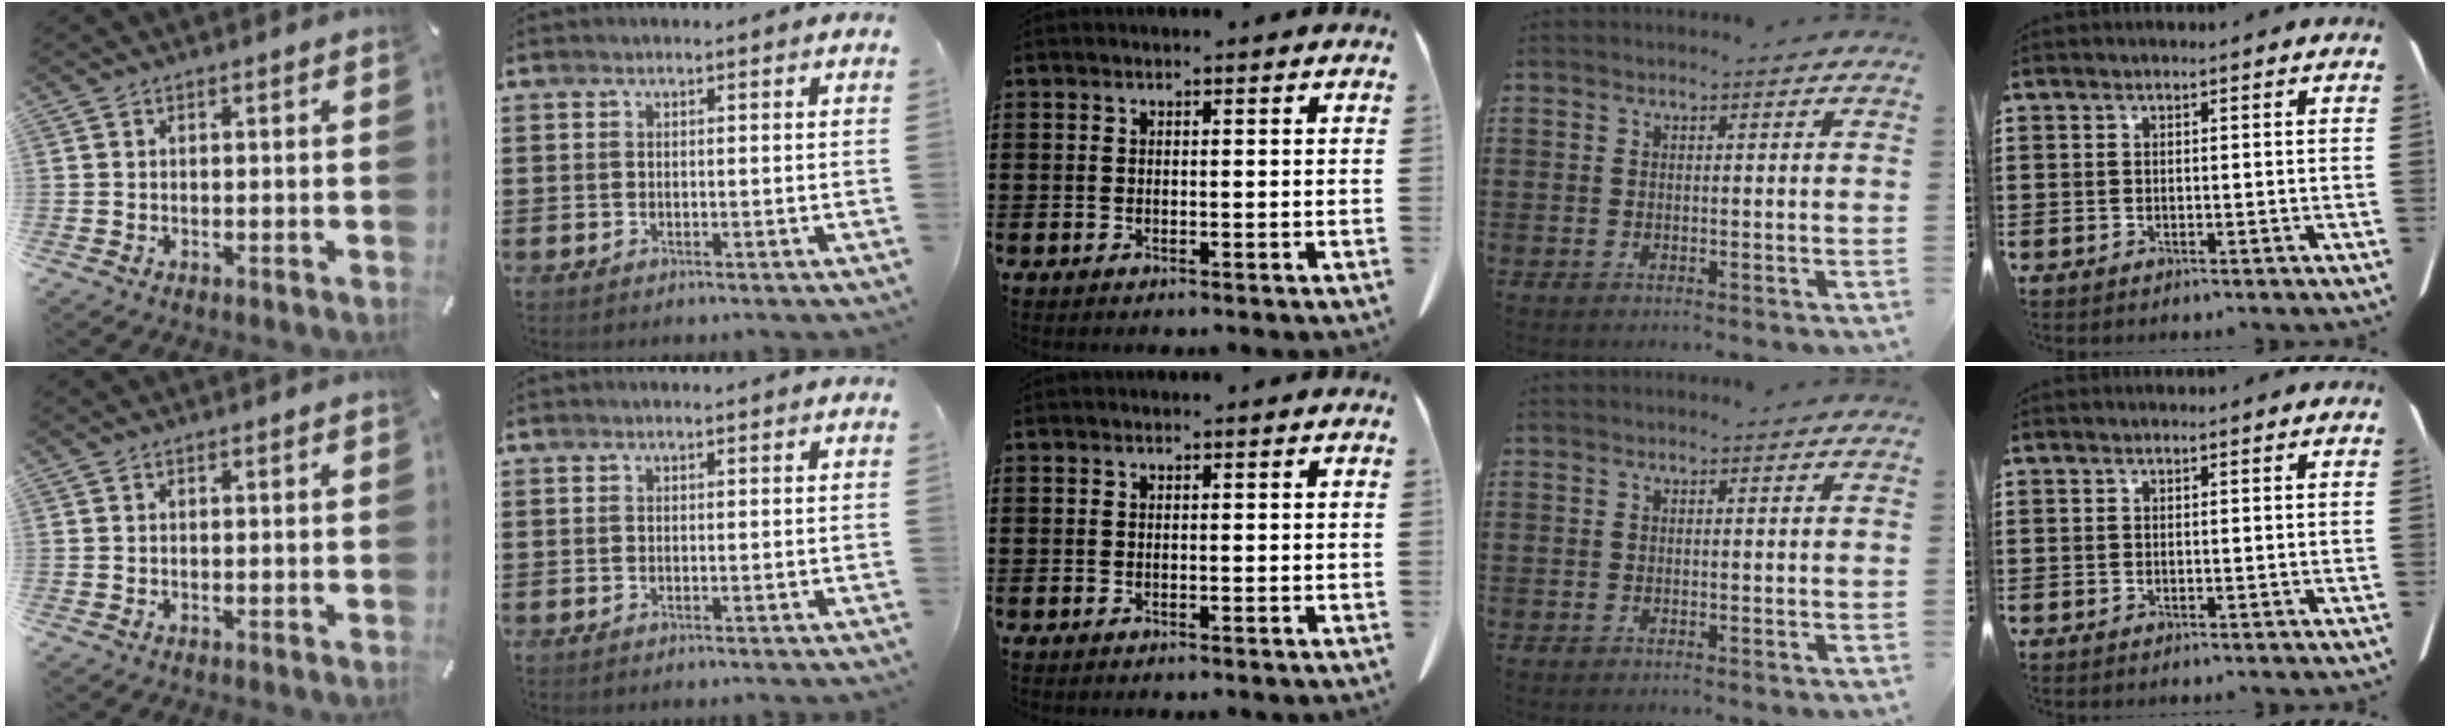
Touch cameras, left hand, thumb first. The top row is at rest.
{}